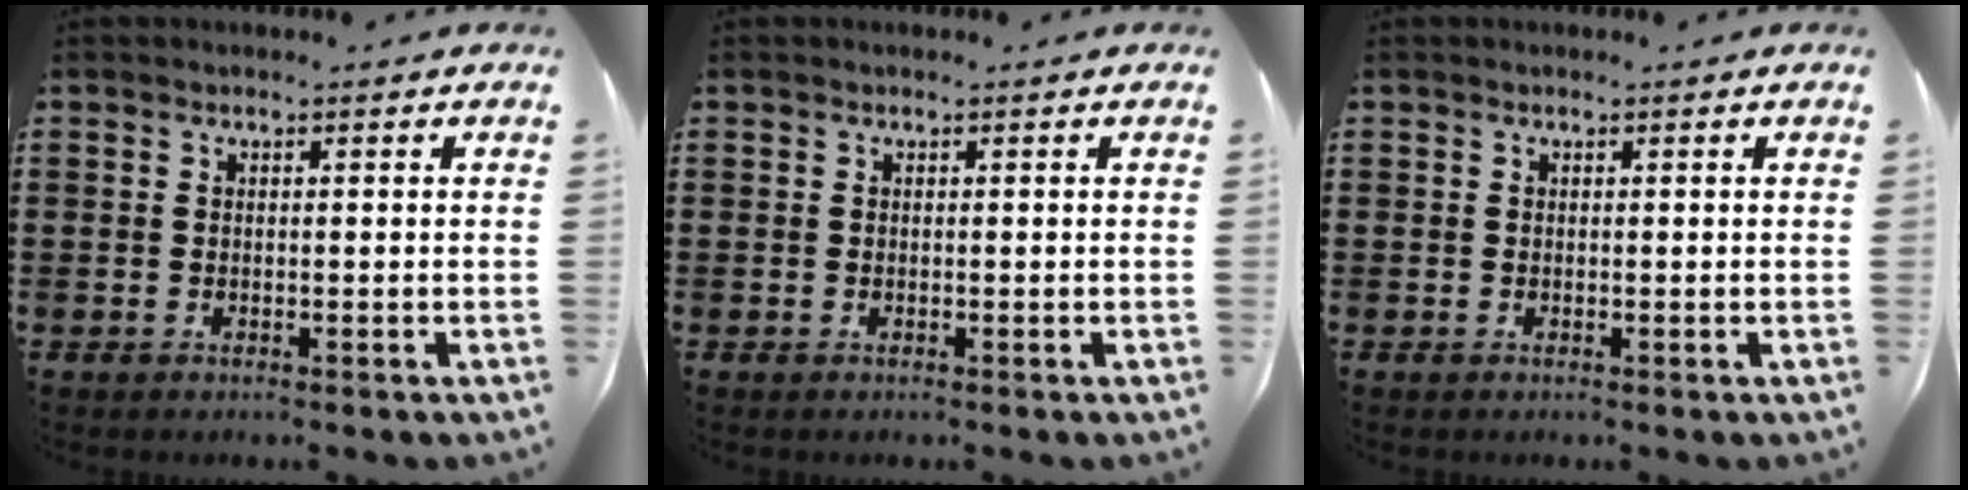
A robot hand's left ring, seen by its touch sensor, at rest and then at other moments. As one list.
[{"total": 0.0}, {"total": 0.0}]